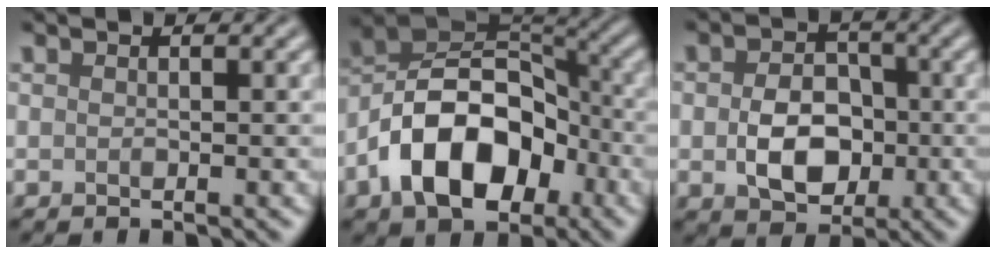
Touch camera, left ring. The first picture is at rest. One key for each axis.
{"total": 11.3, "fx": -4.5, "fy": 7.0, "fz": 7.6, "tx": -0.129, "ty": 0.008, "tz": -0.094}
{"total": 5.4, "fx": -0.7, "fy": 4.0, "fz": 3.6, "tx": -0.065, "ty": -0.003, "tz": -0.010}